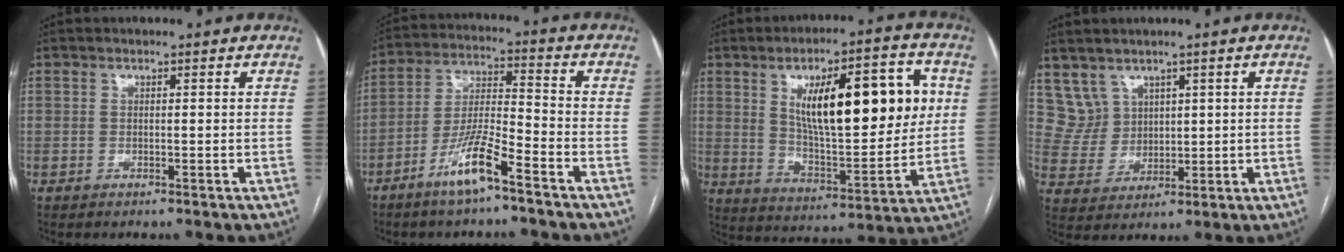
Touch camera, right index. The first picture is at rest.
{"total": 9.5, "force": [-6.1, 0.8, 7.2], "torque": [-0.147, -0.010, -0.120]}
{"total": 20.8, "force": [5.5, 6.2, 19.1], "torque": [-0.294, 0.014, 0.089]}
{"total": 5.6, "force": [3.5, 4.3, 0.1], "torque": [-0.013, 0.020, 0.086]}